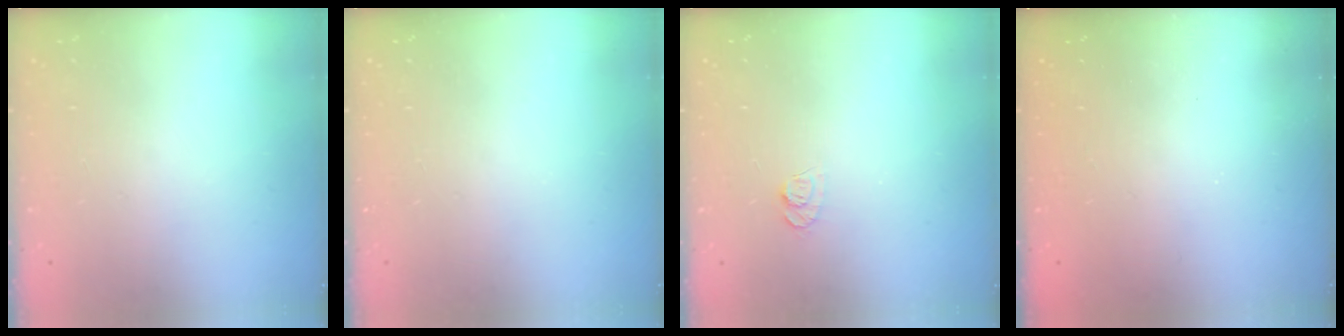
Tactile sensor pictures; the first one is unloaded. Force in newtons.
{"total": 0.0}
{"total": 6.4, "press": 6.4, "slide": 0.6}
{"total": 2.4, "press": 2.3, "slide": 0.7}